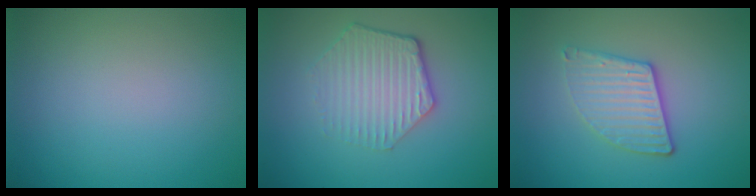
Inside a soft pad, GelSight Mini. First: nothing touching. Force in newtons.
{"total": 4.1, "press": 3.3, "slide": 2.5}
{"total": 3.4, "press": 3.0, "slide": 1.5}